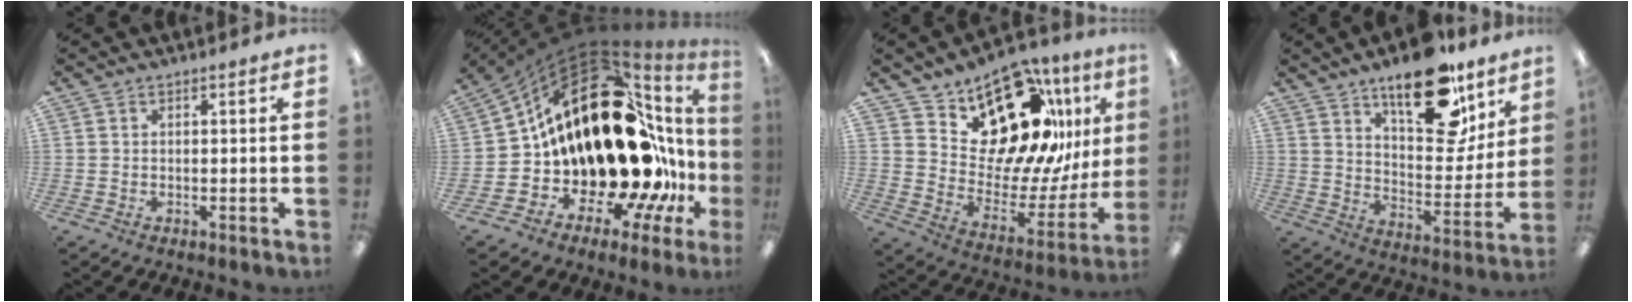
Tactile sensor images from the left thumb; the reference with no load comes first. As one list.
[{"total": 30.2, "force": [4.2, 13.7, 26.5], "torque": [-0.422, -0.082, 0.106]}, {"total": 21.2, "force": [14.0, 10.6, 11.8], "torque": [-0.158, -0.101, 0.243]}, {"total": 21.8, "force": [14.8, 9.6, 12.8], "torque": [-0.163, -0.093, 0.245]}]